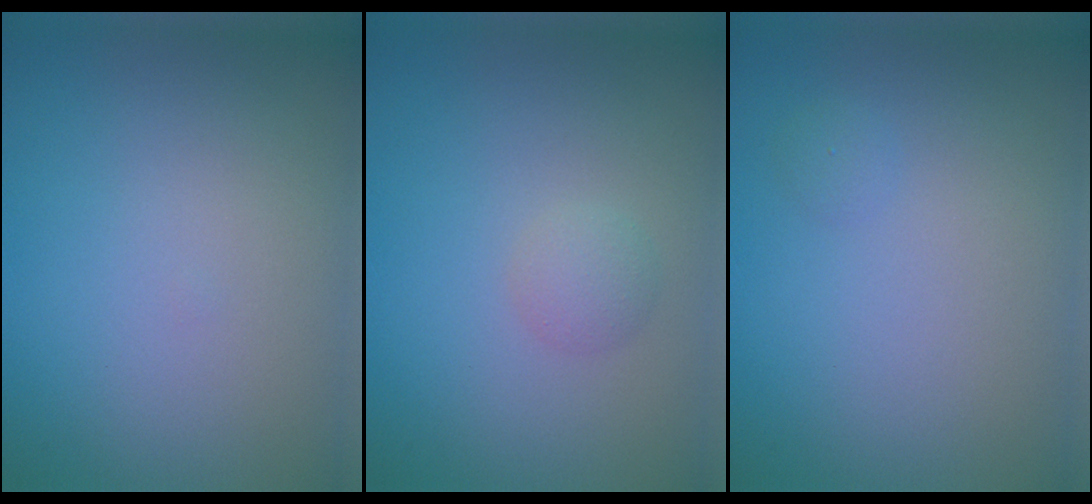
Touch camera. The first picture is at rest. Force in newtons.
{"total": 1.4, "press": 1.4, "slide": 0.1}
{"total": 0.6, "press": 0.6, "slide": 0.0}